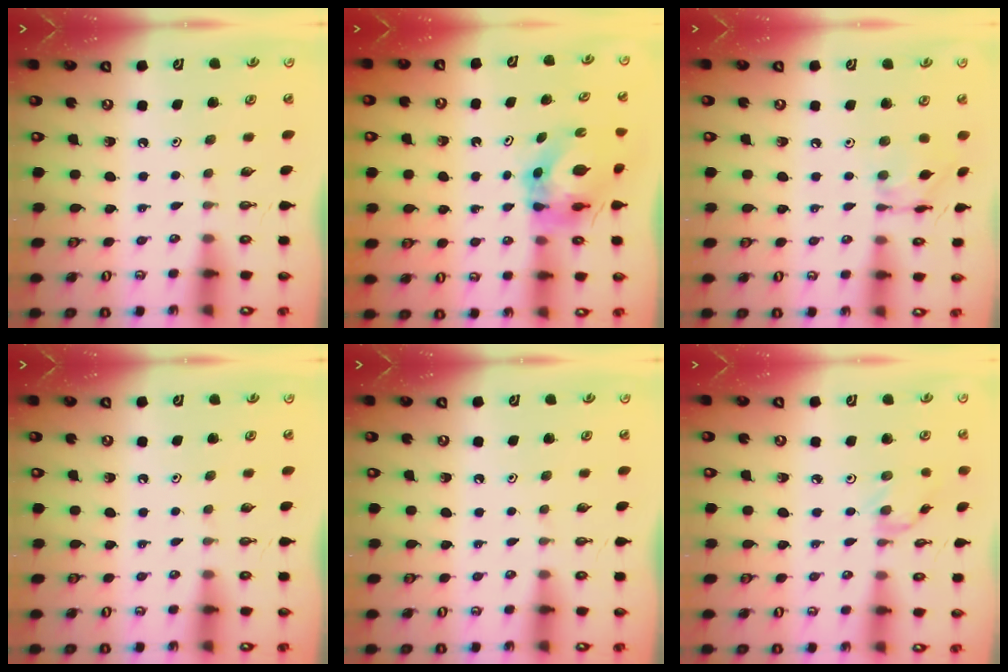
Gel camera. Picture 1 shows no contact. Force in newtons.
{"total": 6.6, "press": 6.6, "slide": 0.7}
{"total": 7.2, "press": 7.2, "slide": 0.2}
{"total": 0.0}
{"total": 0.0}
{"total": 0.9, "press": 0.8, "slide": 0.3}